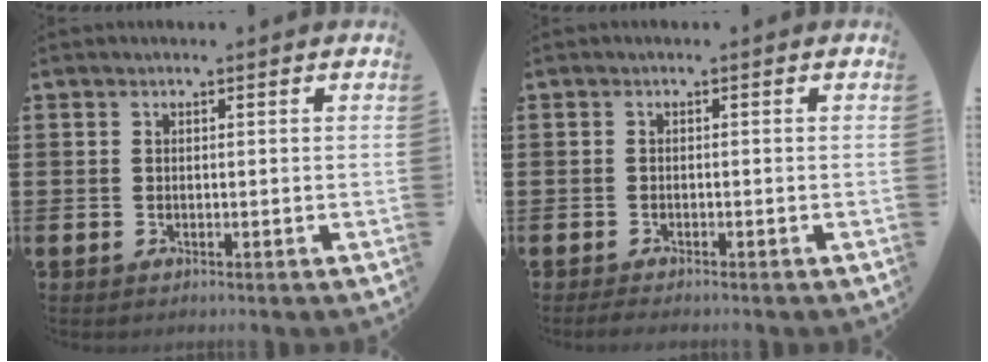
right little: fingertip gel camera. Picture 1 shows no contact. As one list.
[{"total": 0.9, "force": [-0.7, 0.1, 0.5], "torque": [-0.009, -0.001, -0.015]}]